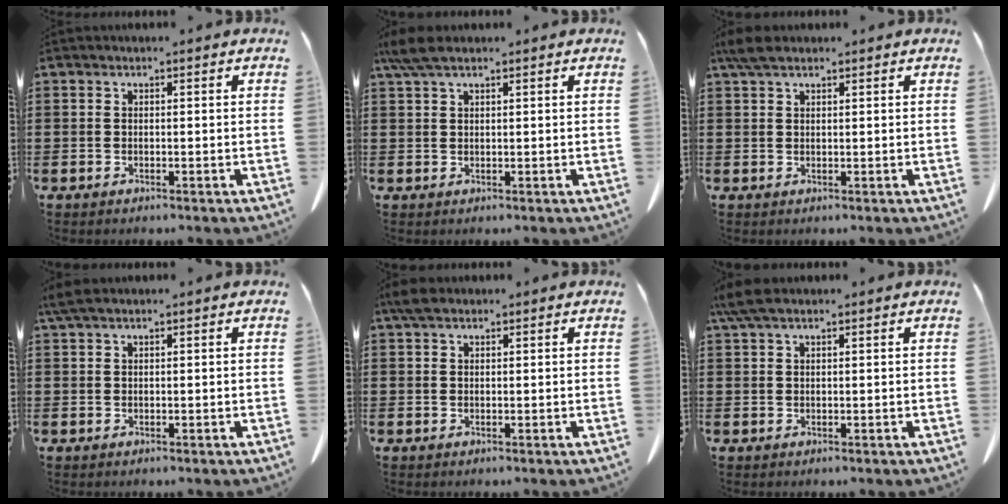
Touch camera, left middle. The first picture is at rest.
{"total": 3.9, "force": [2.5, 1.0, 2.8], "torque": [-0.069, 0.001, 0.045]}
{"total": 3.0, "force": [2.1, 0.9, 1.9], "torque": [-0.044, 0.004, 0.040]}
{"total": 1.8, "force": [1.1, 0.3, 1.4], "torque": [-0.031, 0.000, 0.022]}
{"total": 2.4, "force": [1.6, 1.0, 1.5], "torque": [-0.036, 0.005, 0.030]}
{"total": 3.5, "force": [2.2, 0.9, 2.5], "torque": [-0.055, 0.004, 0.041]}